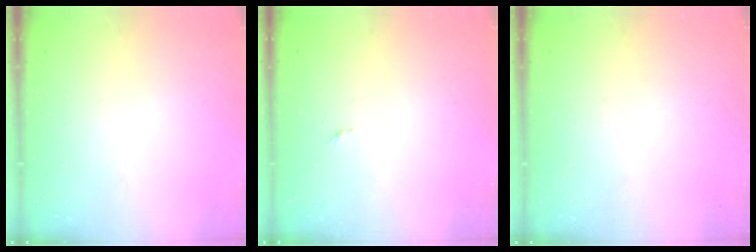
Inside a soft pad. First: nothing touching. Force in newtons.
{"total": 2.6, "press": 2.6, "slide": 0.4}
{"total": 0.0}